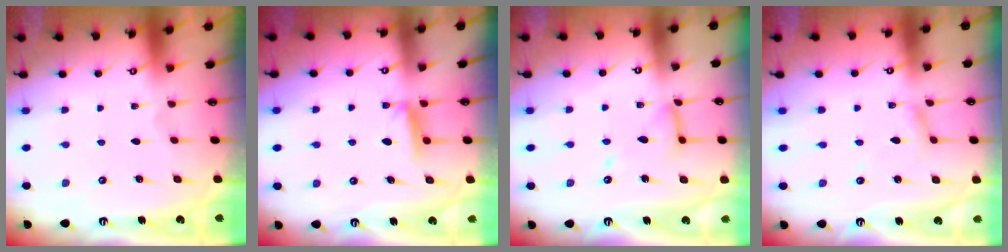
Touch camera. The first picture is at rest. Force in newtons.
{"total": 7.4, "press": 7.4, "slide": 0.6}
{"total": 11.6, "press": 11.6, "slide": 1.1}
{"total": 2.7, "press": 2.7, "slide": 0.1}